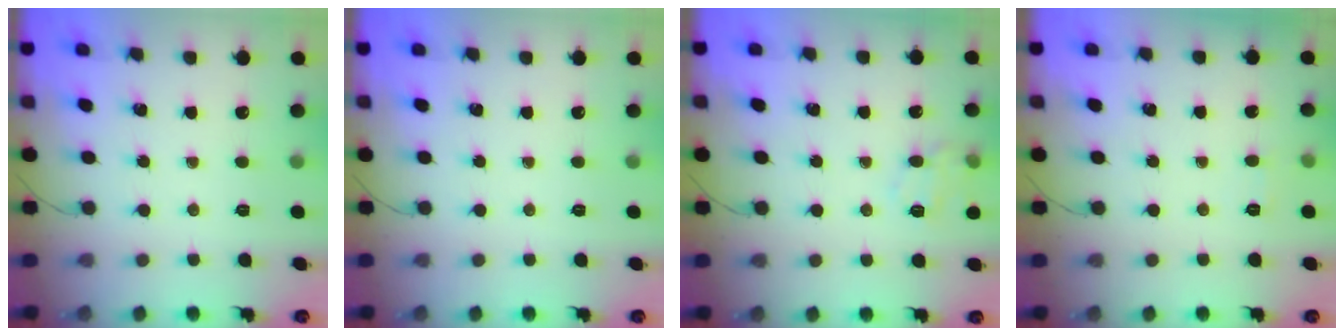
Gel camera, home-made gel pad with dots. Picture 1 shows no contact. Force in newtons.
{"total": 0.0}
{"total": 10.4, "press": 10.3, "slide": 0.9}
{"total": 4.3, "press": 4.1, "slide": 1.2}